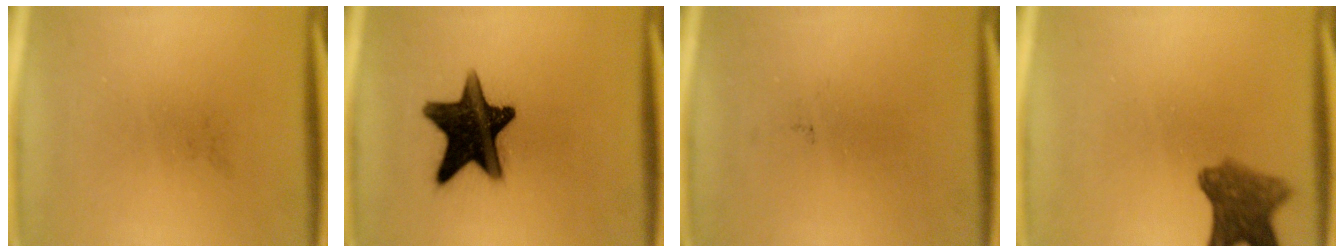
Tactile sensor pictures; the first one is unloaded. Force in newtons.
{"total": 16.3}
{"total": 0.0}
{"total": 6.7}